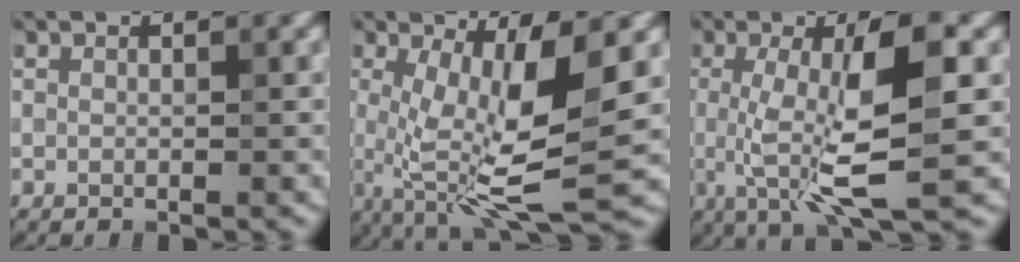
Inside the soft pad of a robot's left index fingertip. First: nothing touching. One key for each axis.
{"total": 9.6, "fx": 0.0, "fy": 2.5, "fz": 9.3, "tx": -0.164, "ty": -0.013, "tz": 0.006}
{"total": 9.1, "fx": -0.1, "fy": 2.2, "fz": 8.8, "tx": -0.144, "ty": -0.008, "tz": 0.003}